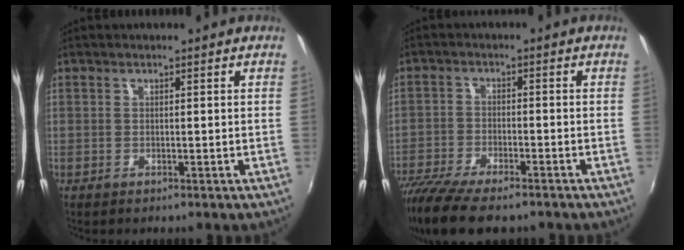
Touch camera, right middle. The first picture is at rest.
{"total": 14.5, "force": [-11.5, 3.9, 7.8], "torque": [-0.179, -0.052, -0.199]}